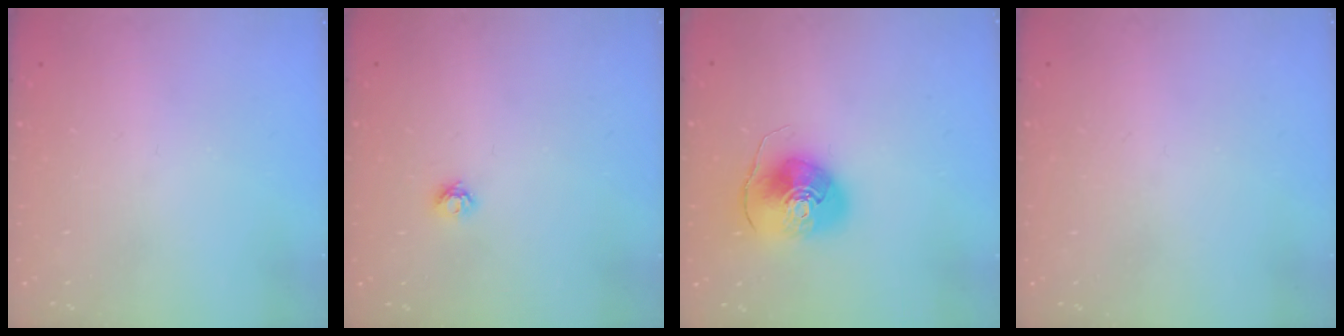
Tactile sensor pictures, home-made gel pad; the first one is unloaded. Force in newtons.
{"total": 5.3, "press": 5.2, "slide": 0.5}
{"total": 10.3, "press": 10.2, "slide": 1.5}
{"total": 0.8, "press": 0.8, "slide": 0.0}